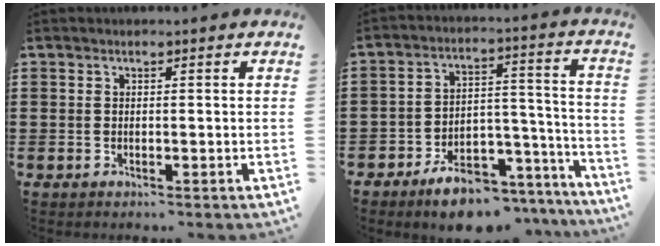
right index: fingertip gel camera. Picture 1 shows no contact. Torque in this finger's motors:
{"motor_torque": [-0.47, 0.56, -0.05, -0.21]}